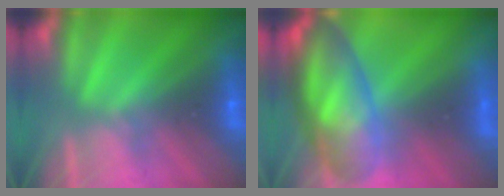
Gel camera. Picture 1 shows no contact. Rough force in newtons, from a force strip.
{"total": 10.3}